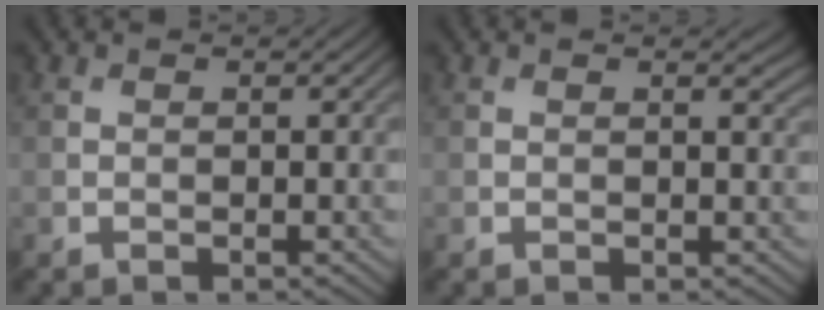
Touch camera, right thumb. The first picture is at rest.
{"total": 0.9, "force": [0.6, 0.1, 0.7], "torque": [-0.008, -0.004, 0.009]}